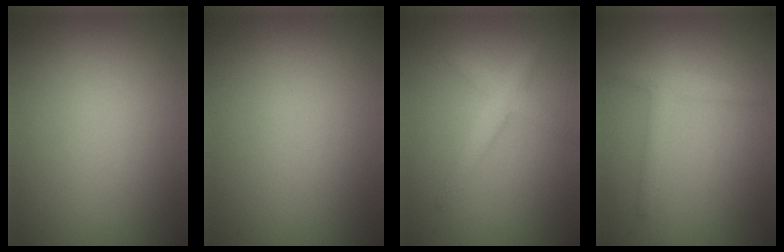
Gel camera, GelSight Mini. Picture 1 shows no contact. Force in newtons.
{"total": 0.0}
{"total": 2.2, "press": 2.2, "slide": 0.1}
{"total": 2.0, "press": 2.0, "slide": 0.1}